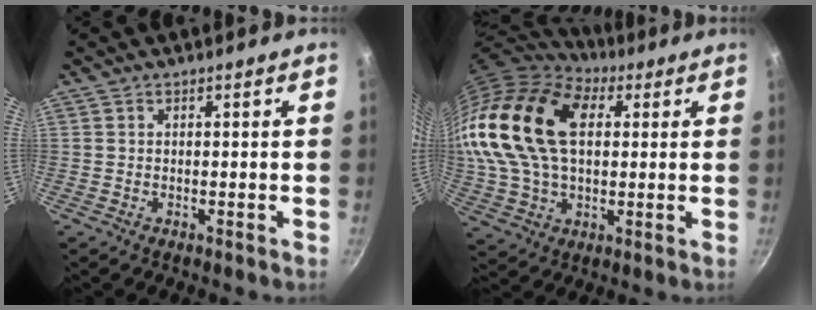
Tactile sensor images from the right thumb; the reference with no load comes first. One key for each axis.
{"total": 26.5, "fx": 6.0, "fy": 16.6, "fz": 19.8, "tx": -0.389, "ty": 0.014, "tz": 0.100}